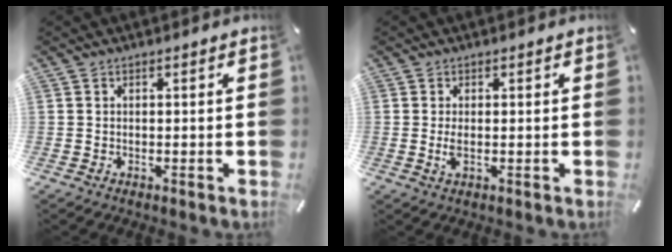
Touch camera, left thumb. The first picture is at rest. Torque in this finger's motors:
{"motor_torque": [-0.03, 1.65, 0.30, -0.15, 0.05]}